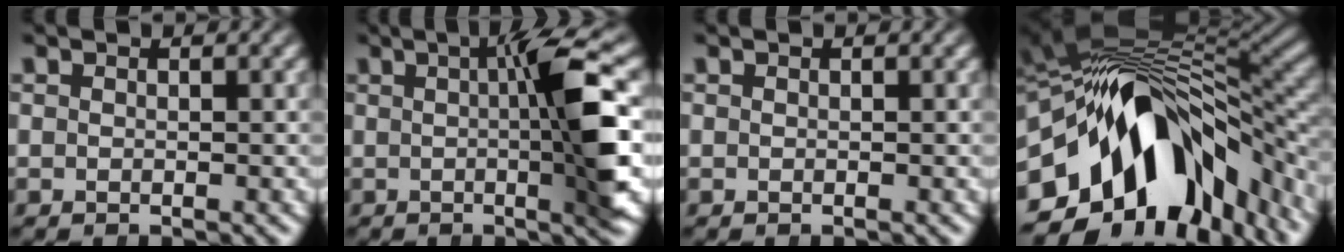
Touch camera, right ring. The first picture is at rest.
{"total": 7.5, "force": [0.3, 0.5, 7.4], "torque": [-0.110, 0.008, 0.004]}
{"total": 0.0}
{"total": 20.1, "force": [-3.6, 13.0, 14.8], "torque": [-0.246, -0.022, -0.041]}